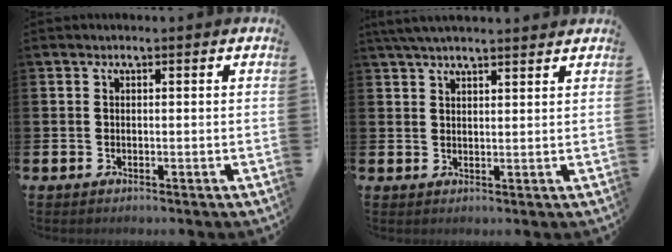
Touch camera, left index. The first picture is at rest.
{"total": 3.9, "force": [3.6, 0.4, 1.4], "torque": [-0.038, -0.005, 0.068]}